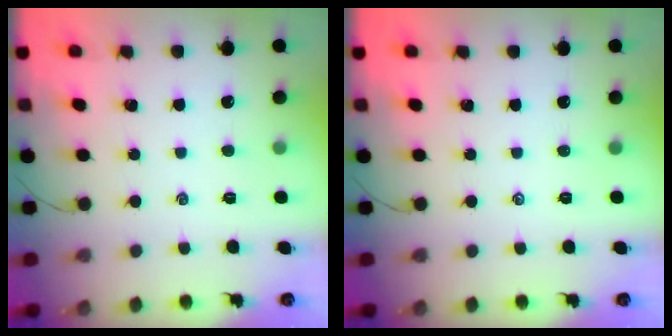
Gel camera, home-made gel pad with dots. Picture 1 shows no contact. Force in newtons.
{"total": 0.0}